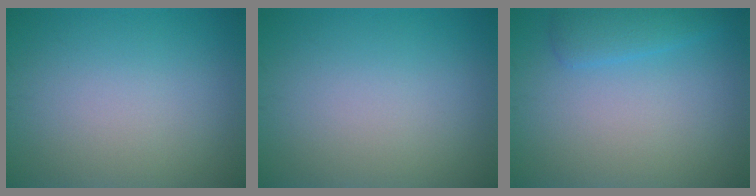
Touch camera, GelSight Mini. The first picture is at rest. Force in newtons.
{"total": 0.0}
{"total": 2.2, "press": 2.2, "slide": 0.0}